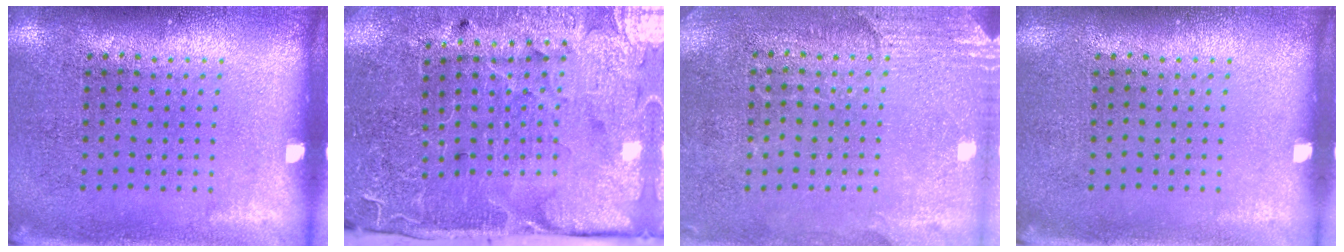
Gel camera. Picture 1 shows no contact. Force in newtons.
{"total": 3.8, "press": 3.6, "slide": 1.3}
{"total": 2.6, "press": 2.4, "slide": 1.1}
{"total": 0.0}